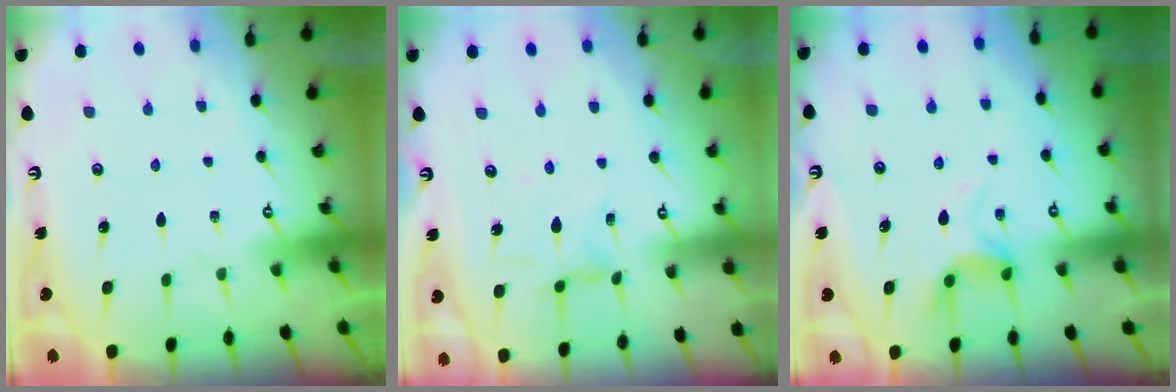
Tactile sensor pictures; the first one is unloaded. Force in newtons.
{"total": 2.8, "press": 2.8, "slide": 0.3}
{"total": 4.9, "press": 4.8, "slide": 0.7}